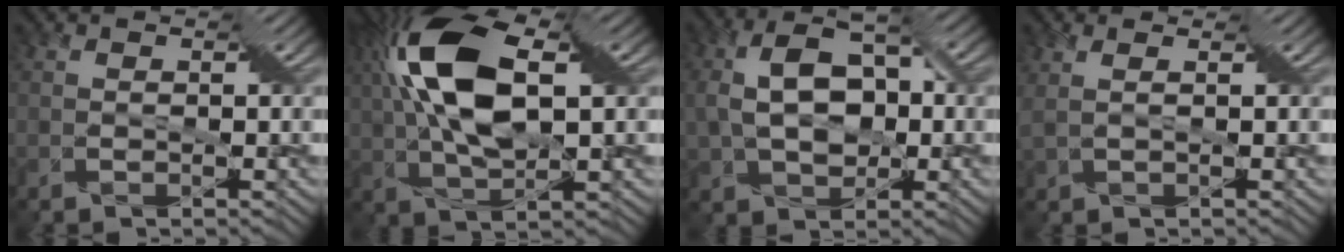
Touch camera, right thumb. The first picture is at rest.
{"total": 13.3, "force": [3.3, 5.6, 11.6], "torque": [-0.239, 0.022, 0.055]}
{"total": 8.4, "force": [0.4, 5.1, 6.7], "torque": [-0.146, 0.013, 0.001]}
{"total": 4.0, "force": [1.3, 1.5, 3.5], "torque": [-0.071, 0.014, 0.022]}